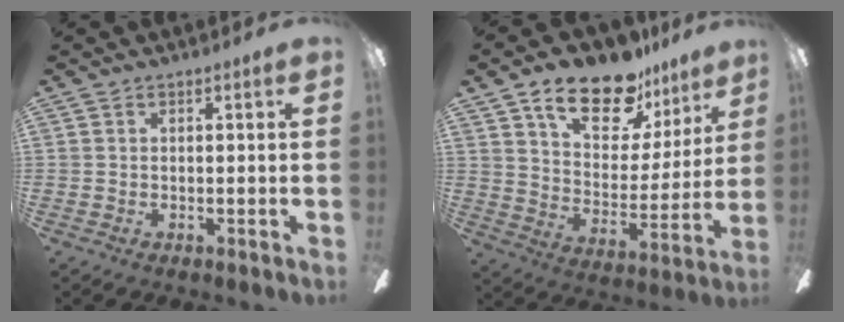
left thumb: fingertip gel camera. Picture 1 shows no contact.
{"total": 18.1, "force": [13.1, 8.1, 9.4], "torque": [-0.148, -0.076, 0.225]}